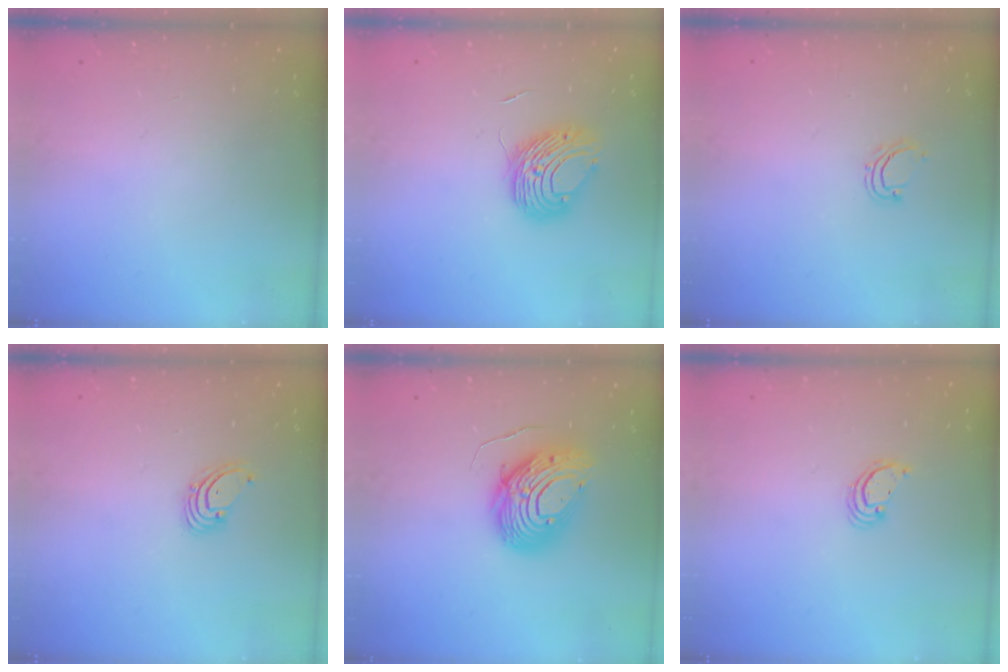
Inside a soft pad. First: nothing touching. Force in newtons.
{"total": 8.8, "press": 8.8, "slide": 0.3}
{"total": 4.9, "press": 4.8, "slide": 0.9}
{"total": 1.8, "press": 1.8, "slide": 0.2}
{"total": 16.1, "press": 16.0, "slide": 1.3}
{"total": 2.2, "press": 2.2, "slide": 0.2}